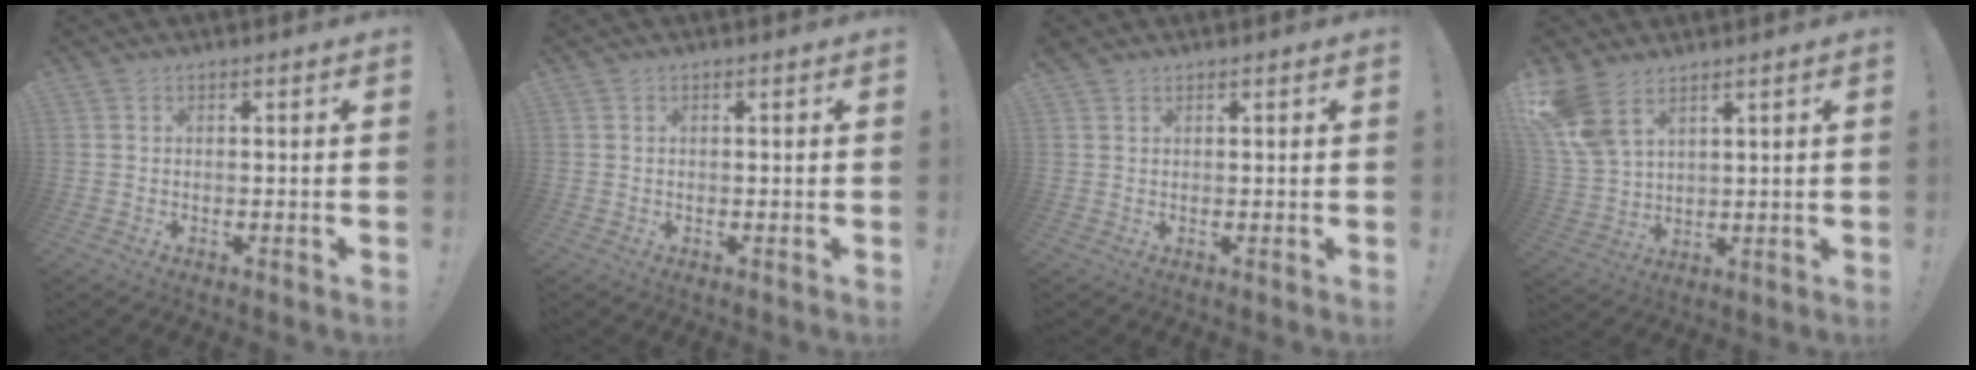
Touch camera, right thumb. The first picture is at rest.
{"total": 0.0}
{"total": 0.7, "force": [0.7, 0.3, 0.2], "torque": [0.005, -0.004, 0.012]}
{"total": 9.9, "force": [6.5, 5.1, 5.4], "torque": [-0.111, -0.029, 0.131]}